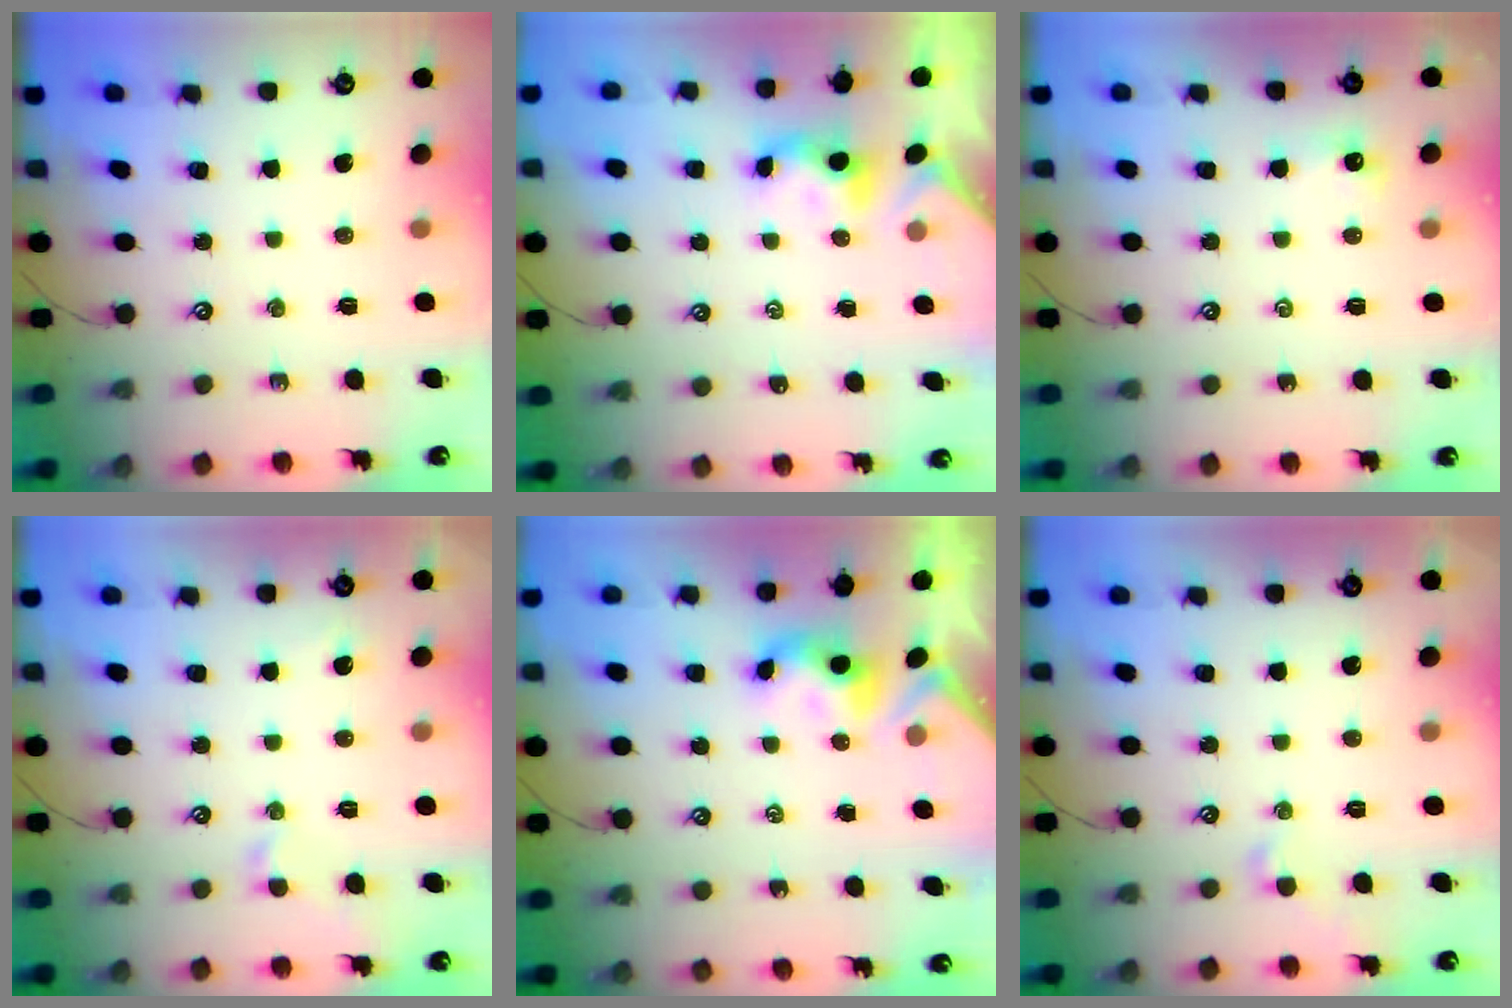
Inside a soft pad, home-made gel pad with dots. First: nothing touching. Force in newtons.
{"total": 0.7, "press": 0.6, "slide": 0.4}
{"total": 3.8, "press": 3.8, "slide": 0.5}
{"total": 1.5, "press": 1.4, "slide": 0.3}
{"total": 3.7, "press": 3.7, "slide": 0.2}
{"total": 0.8, "press": 0.7, "slide": 0.5}